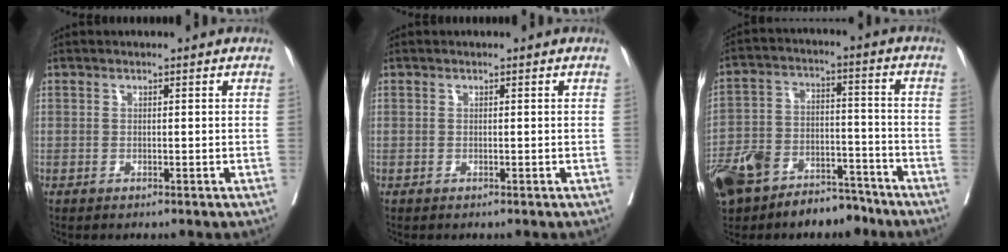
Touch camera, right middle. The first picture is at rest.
{"total": 0.0}
{"total": 15.6, "force": [-11.6, 7.5, 7.3], "torque": [-0.142, 0.013, -0.198]}